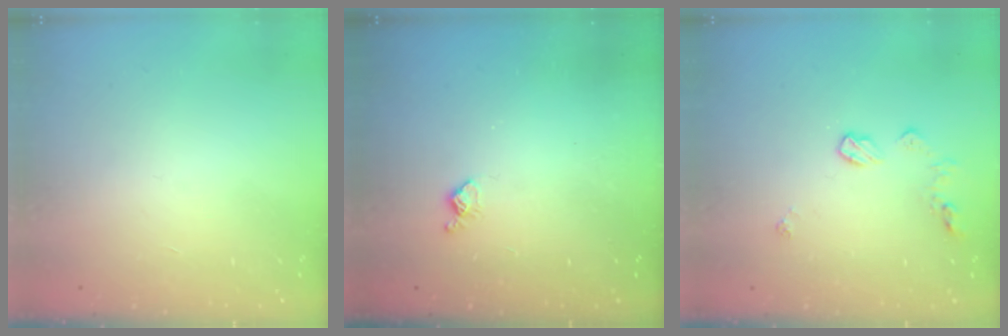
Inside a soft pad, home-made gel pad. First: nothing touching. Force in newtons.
{"total": 3.9, "press": 3.8, "slide": 0.5}
{"total": 7.1, "press": 7.1, "slide": 0.4}